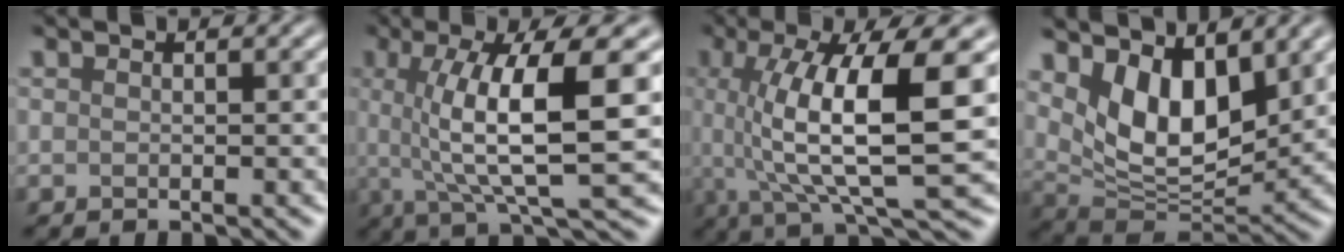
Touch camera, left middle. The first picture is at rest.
{"total": 8.8, "force": [0.6, 1.7, 8.6], "torque": [-0.140, 0.008, 0.030]}
{"total": 9.9, "force": [0.8, 2.3, 9.6], "torque": [-0.174, 0.007, 0.038]}
{"total": 6.4, "force": [2.5, 3.3, 4.9], "torque": [-0.105, -0.016, 0.064]}